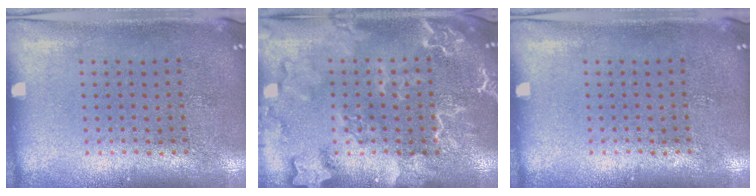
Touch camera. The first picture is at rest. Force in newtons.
{"total": 4.4, "press": 4.4, "slide": 0.5}
{"total": 0.0}